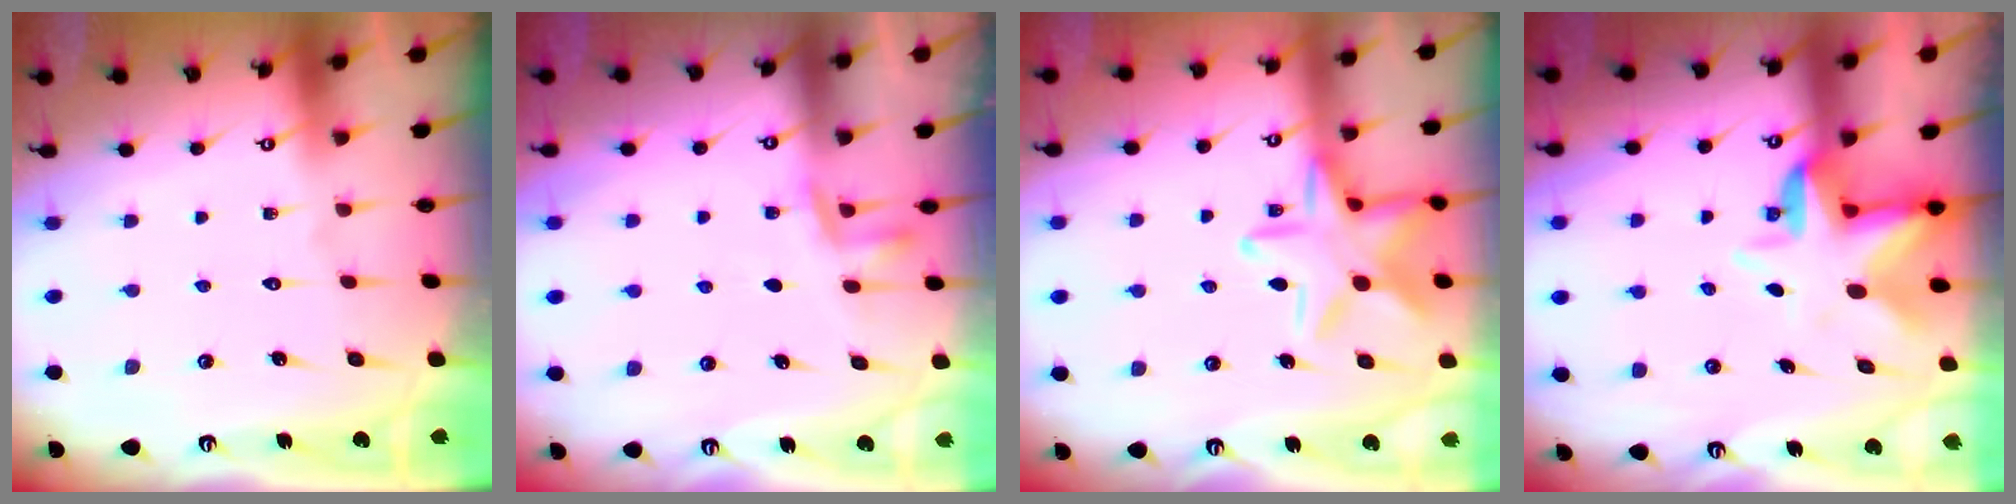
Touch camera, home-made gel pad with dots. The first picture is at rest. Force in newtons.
{"total": 4.3, "press": 4.2, "slide": 0.9}
{"total": 16.3, "press": 16.3, "slide": 0.9}
{"total": 5.6, "press": 5.4, "slide": 1.7}